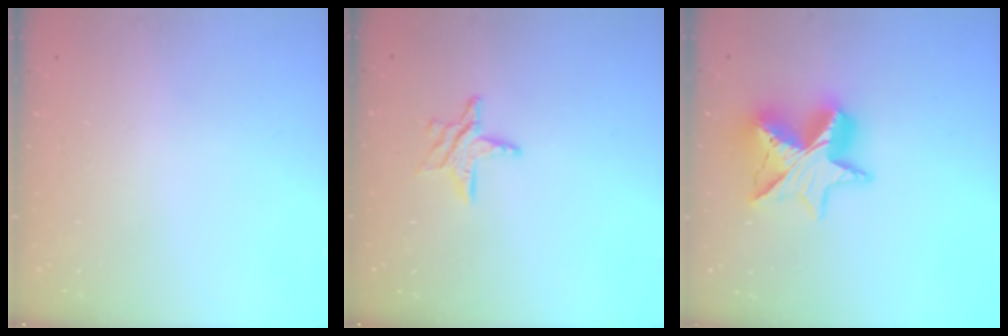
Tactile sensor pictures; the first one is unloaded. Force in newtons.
{"total": 7.4, "press": 7.4, "slide": 0.4}
{"total": 14.6, "press": 14.6, "slide": 1.3}